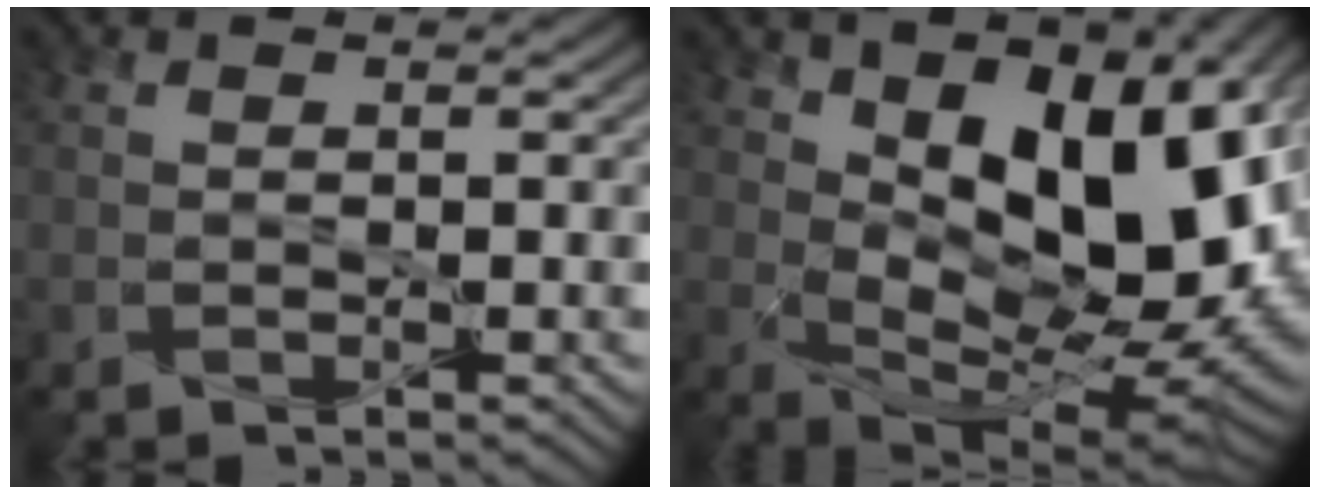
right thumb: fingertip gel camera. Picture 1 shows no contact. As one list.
[{"total": 15.4, "force": [3.8, 7.9, 12.7], "torque": [-0.192, 0.001, 0.072]}]